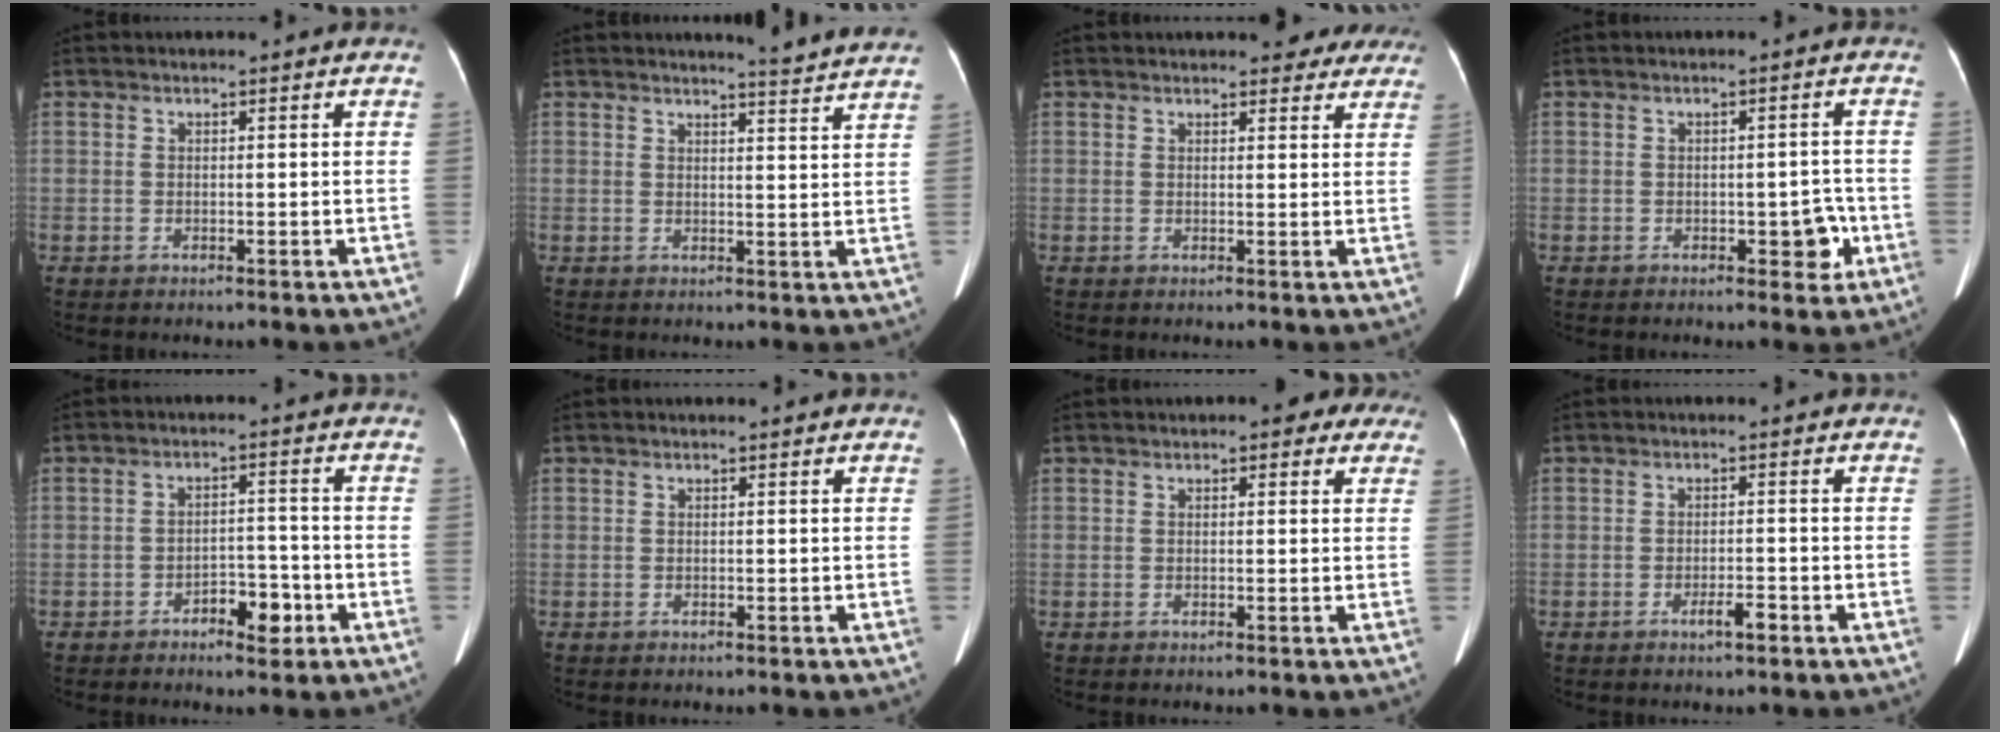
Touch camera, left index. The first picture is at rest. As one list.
[{"total": 5.2, "force": [5.1, -0.9, 0.9], "torque": [-0.022, -0.014, 0.049]}, {"total": 6.0, "force": [5.3, 2.1, 1.7], "torque": [0.000, 0.006, 0.051]}, {"total": 3.8, "force": [-1.4, 1.8, 2.9], "torque": [-0.026, 0.010, -0.014]}, {"total": 4.6, "force": [-2.6, 2.1, 3.1], "torque": [-0.044, 0.011, -0.038]}, {"total": 0.0}, {"total": 3.3, "force": [2.1, 1.8, 1.8], "torque": [-0.009, 0.016, 0.020]}, {"total": 2.2, "force": [-1.4, 0.4, 1.7], "torque": [-0.027, 0.001, -0.022]}]